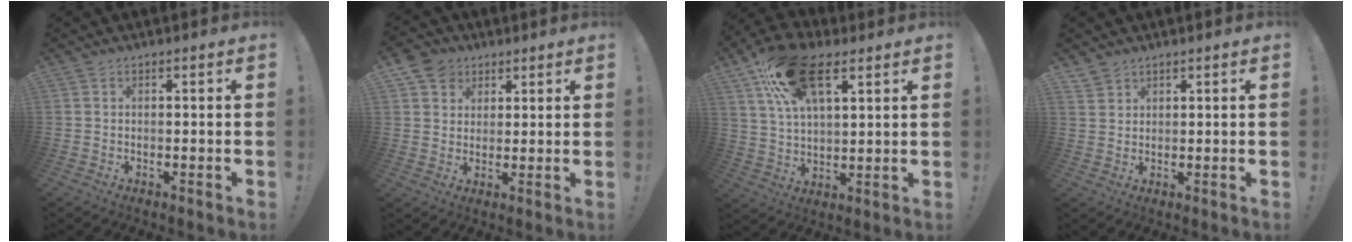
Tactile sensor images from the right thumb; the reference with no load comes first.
{"total": 7.7, "force": [4.0, 6.4, 1.4], "torque": [-0.014, -0.029, 0.079]}
{"total": 18.6, "force": [9.7, 9.6, 12.5], "torque": [-0.226, -0.025, 0.174]}
{"total": 2.8, "force": [2.4, 1.4, 0.2], "torque": [0.003, -0.018, 0.046]}